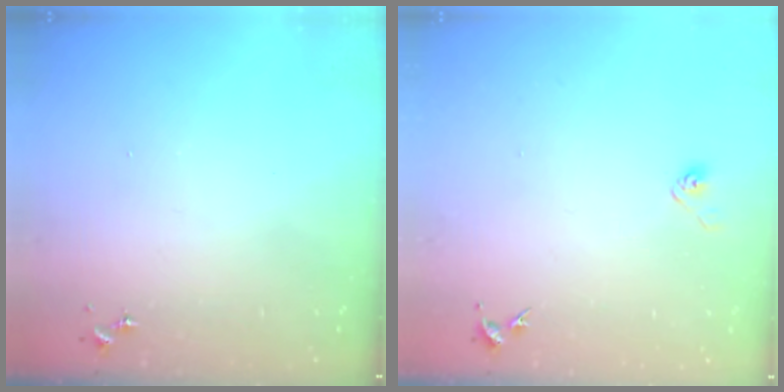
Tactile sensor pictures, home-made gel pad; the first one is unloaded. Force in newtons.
{"total": 2.9, "press": 2.8, "slide": 0.8}